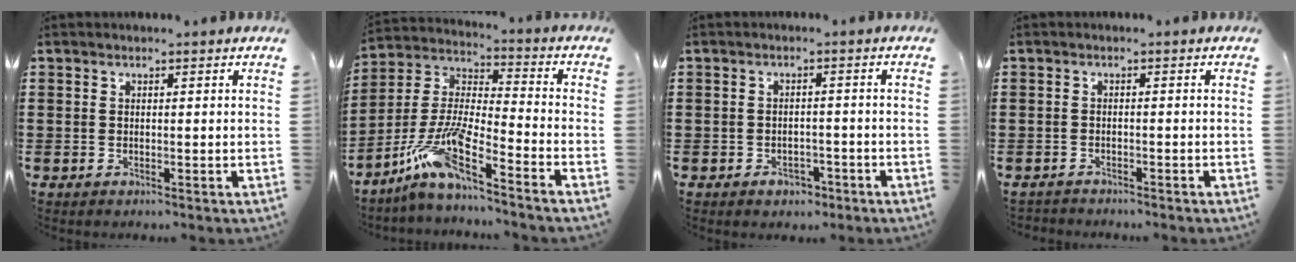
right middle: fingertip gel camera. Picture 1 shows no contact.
{"total": 9.9, "force": [-7.2, 0.4, 6.8], "torque": [-0.161, -0.025, -0.152]}
{"total": 2.0, "force": [-1.5, 1.2, 0.6], "torque": [-0.016, 0.001, -0.032]}
{"total": 1.4, "force": [-1.4, 0.2, -0.1], "torque": [-0.002, 0.002, -0.031]}